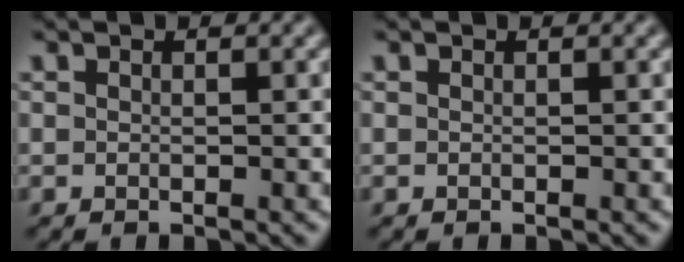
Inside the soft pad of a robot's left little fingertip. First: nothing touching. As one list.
[{"total": 0.0}]